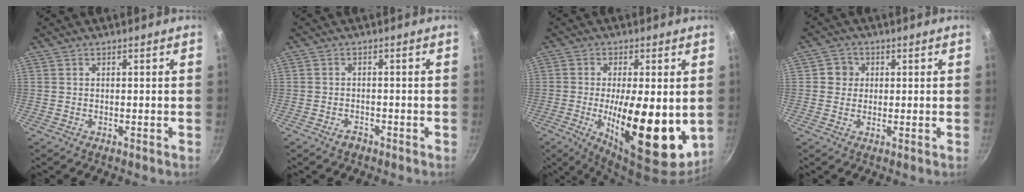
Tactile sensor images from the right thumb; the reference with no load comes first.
{"total": 1.9, "force": [-1.3, 1.1, 0.8], "torque": [-0.009, 0.015, -0.021]}
{"total": 17.8, "force": [-2.2, 6.1, 16.5], "torque": [-0.241, -0.010, -0.028]}
{"total": 3.4, "force": [0.5, 3.3, 0.7], "torque": [0.015, 0.003, 0.000]}